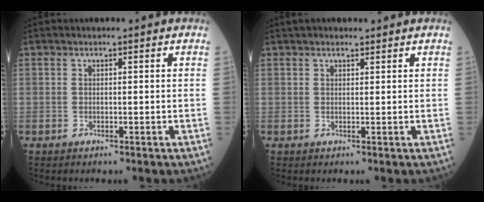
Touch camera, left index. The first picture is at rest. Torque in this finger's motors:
{"motor_torque": [0.25, -0.25, 0.10, 0.02]}